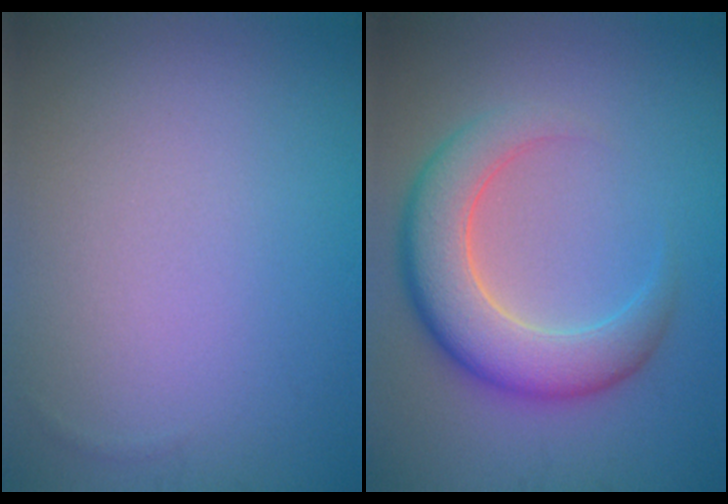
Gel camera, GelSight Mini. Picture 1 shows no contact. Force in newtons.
{"total": 6.8, "press": 6.8, "slide": 0.6}